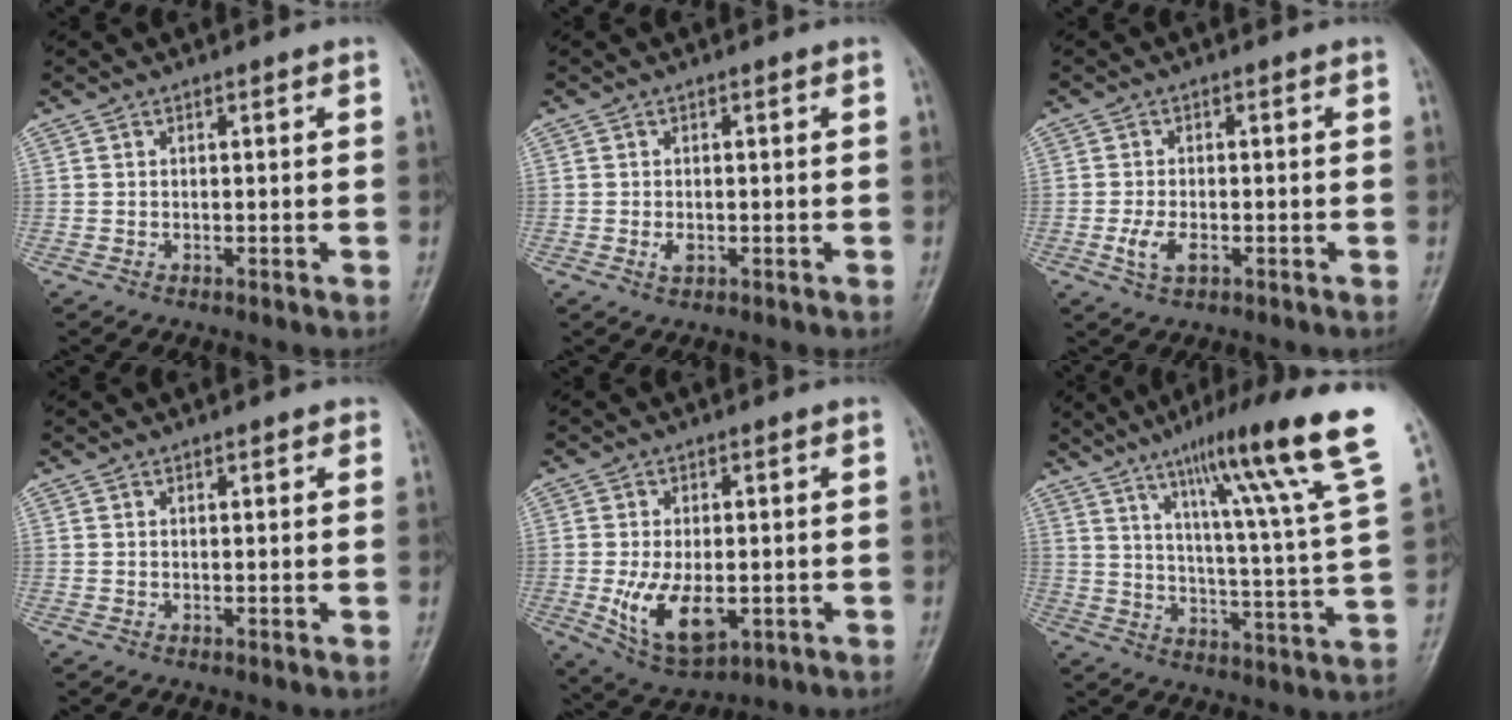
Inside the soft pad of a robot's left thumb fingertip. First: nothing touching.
{"total": 1.6, "force": [-0.4, 0.9, 1.3], "torque": [-0.024, 0.003, -0.006]}
{"total": 3.8, "force": [-1.3, 1.9, 3.0], "torque": [-0.066, 0.003, -0.022]}
{"total": 1.1, "force": [0.7, 0.5, 0.8], "torque": [-0.008, 0.000, 0.006]}
{"total": 10.1, "force": [-2.0, 5.4, 8.3], "torque": [-0.143, -0.009, -0.019]}
{"total": 22.1, "force": [13.6, 0.6, 17.4], "torque": [-0.239, -0.055, 0.195]}